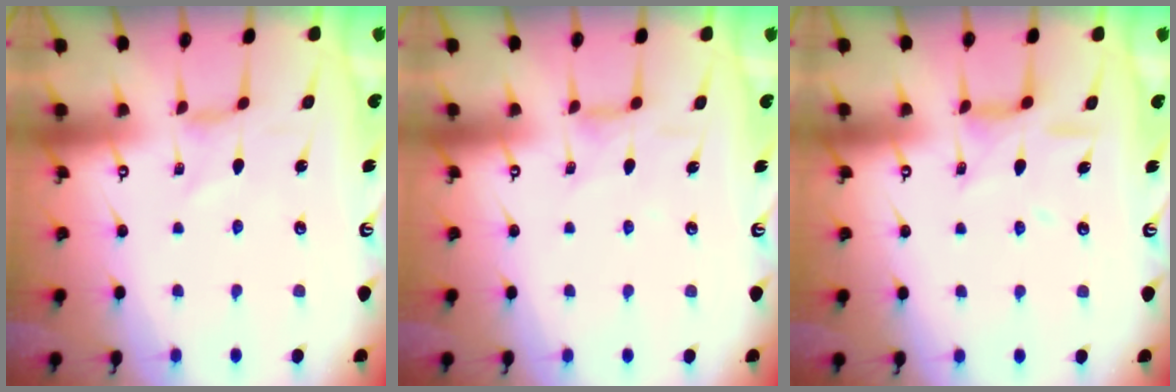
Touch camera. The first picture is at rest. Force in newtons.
{"total": 2.7, "press": 2.6, "slide": 0.5}
{"total": 10.3, "press": 10.3, "slide": 0.7}